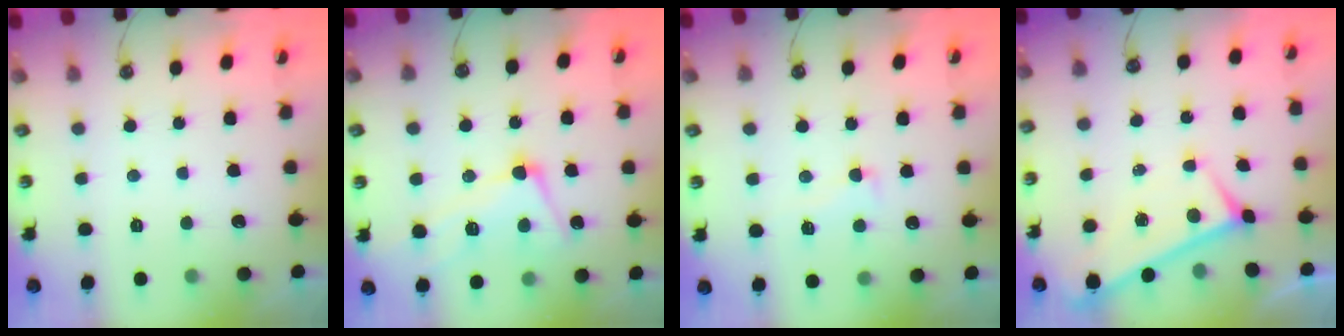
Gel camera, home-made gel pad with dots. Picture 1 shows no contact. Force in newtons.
{"total": 4.9, "press": 4.7, "slide": 1.4}
{"total": 1.8, "press": 1.5, "slide": 1.0}
{"total": 0.0}